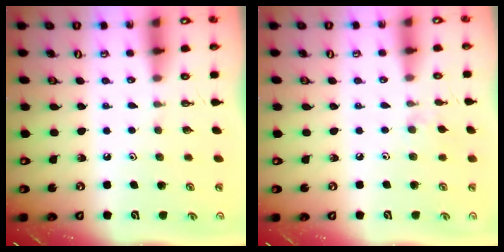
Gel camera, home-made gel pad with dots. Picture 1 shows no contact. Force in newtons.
{"total": 4.7, "press": 4.6, "slide": 0.8}